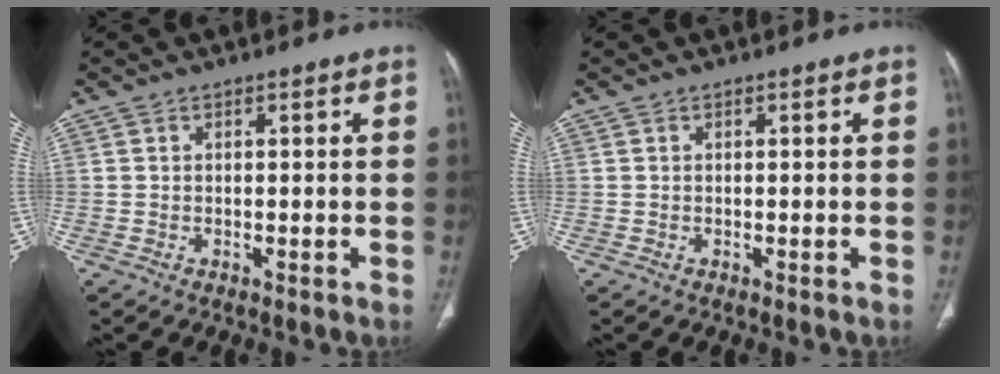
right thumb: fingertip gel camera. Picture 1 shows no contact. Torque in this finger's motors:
{"motor_torque": [-0.05, 0.05, 0.00, 0.00, 0.00]}